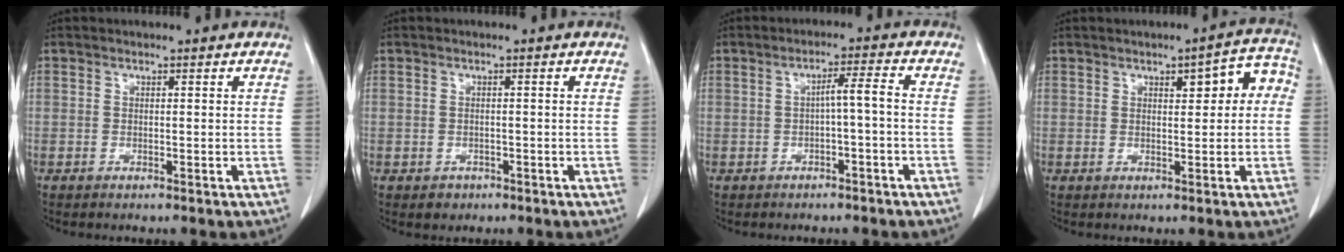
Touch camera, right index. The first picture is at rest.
{"total": 2.5, "force": [-1.2, 2.1, 0.7], "torque": [-0.011, 0.001, -0.011]}
{"total": 3.7, "force": [-0.7, 0.3, 3.6], "torque": [-0.061, 0.013, -0.007]}
{"total": 6.9, "force": [1.6, 2.7, 6.1], "torque": [-0.070, 0.030, 0.020]}